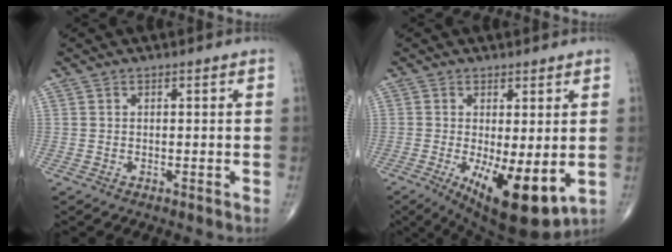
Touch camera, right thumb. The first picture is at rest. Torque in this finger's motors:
{"motor_torque": [1.91, 2.27, 0.47, -0.54, 0.38]}